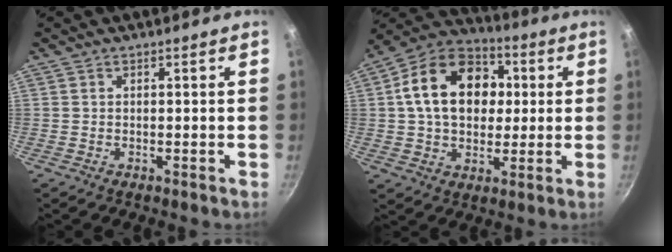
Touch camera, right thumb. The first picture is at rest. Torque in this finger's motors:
{"motor_torque": [0.45, 3.25, 1.74, 0.30, 0.20]}